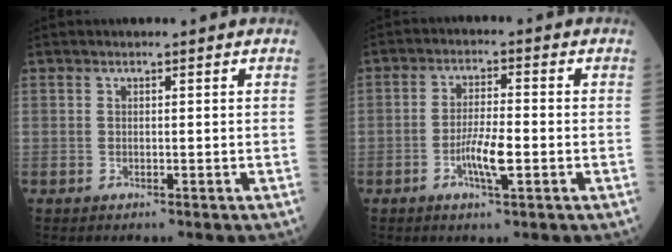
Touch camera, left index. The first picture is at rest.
{"total": 4.9, "force": [-1.9, 0.6, 4.5], "torque": [-0.087, -0.006, -0.036]}